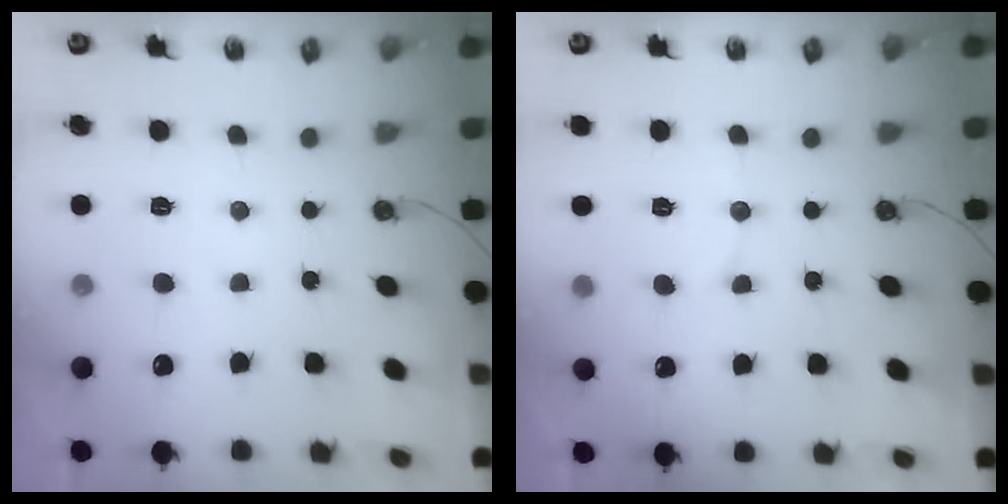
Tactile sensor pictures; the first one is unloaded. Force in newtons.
{"total": 4.3, "press": 4.3, "slide": 0.4}